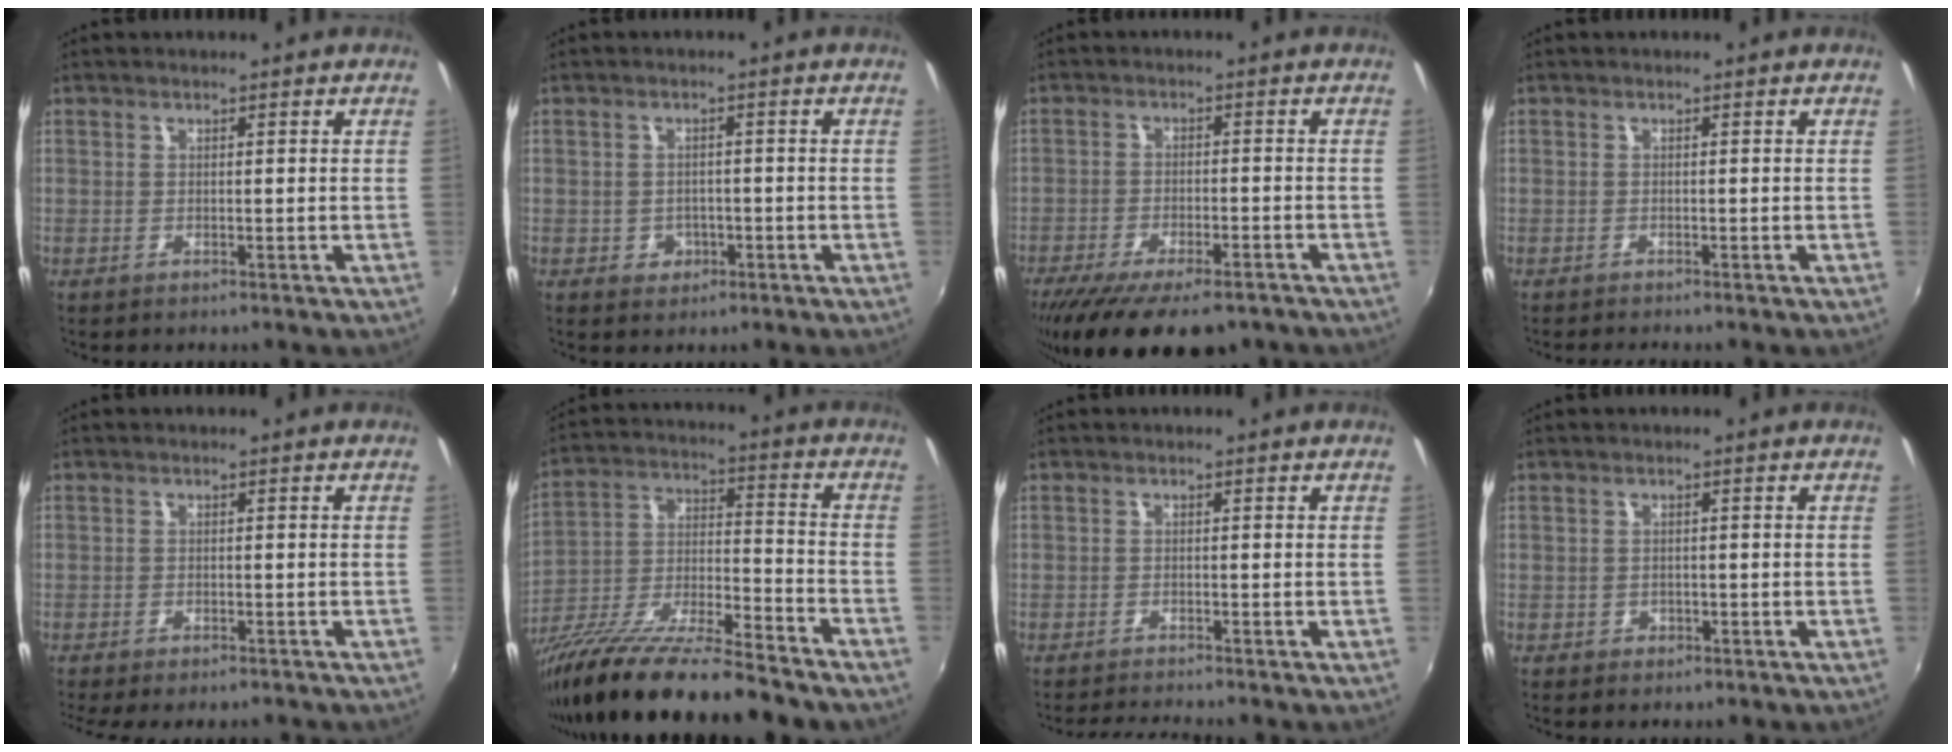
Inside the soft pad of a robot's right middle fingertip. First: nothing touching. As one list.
[{"total": 3.2, "force": [-1.0, 2.9, 0.9], "torque": [-0.020, 0.003, -0.009]}, {"total": 16.1, "force": [-12.1, 5.2, 9.4], "torque": [-0.188, -0.047, -0.183]}, {"total": 1.0, "force": [-1.0, -0.1, 0.3], "torque": [-0.003, -0.009, -0.018]}, {"total": 5.2, "force": [-4.3, 1.2, 2.6], "torque": [-0.063, -0.024, -0.066]}, {"total": 20.1, "force": [-15.4, 2.9, 12.7], "torque": [-0.235, -0.027, -0.264]}, {"total": 3.6, "force": [-3.4, -0.6, 0.9], "torque": [-0.030, -0.012, -0.062]}, {"total": 1.8, "force": [-0.9, 1.4, 0.5], "torque": [-0.012, -0.002, -0.011]}]